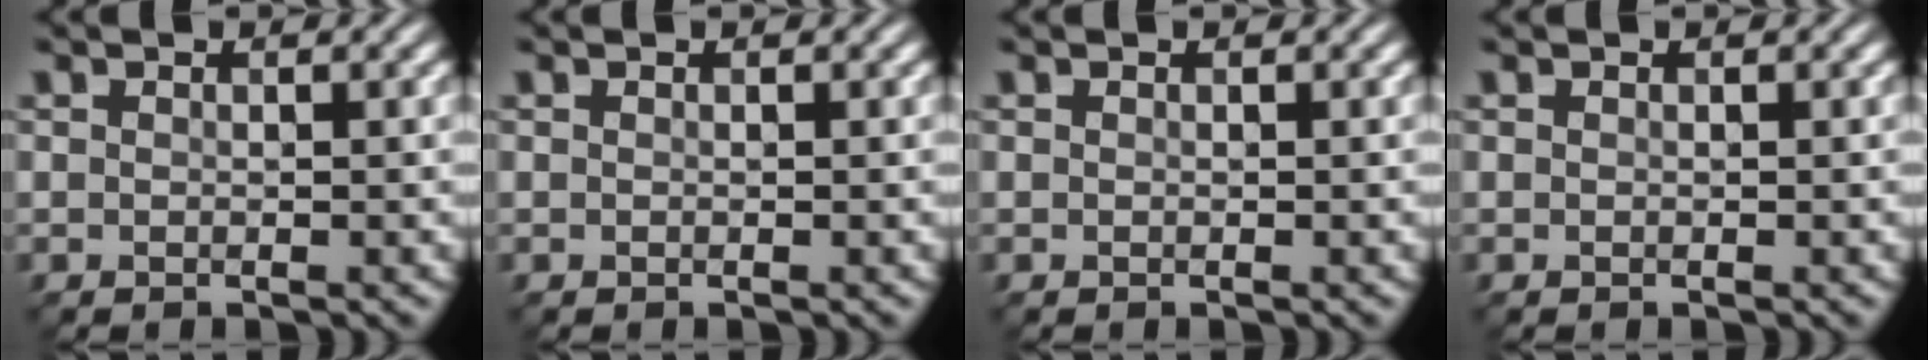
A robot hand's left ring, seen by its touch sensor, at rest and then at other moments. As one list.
[{"total": 0.0}, {"total": 0.0}, {"total": 0.0}]